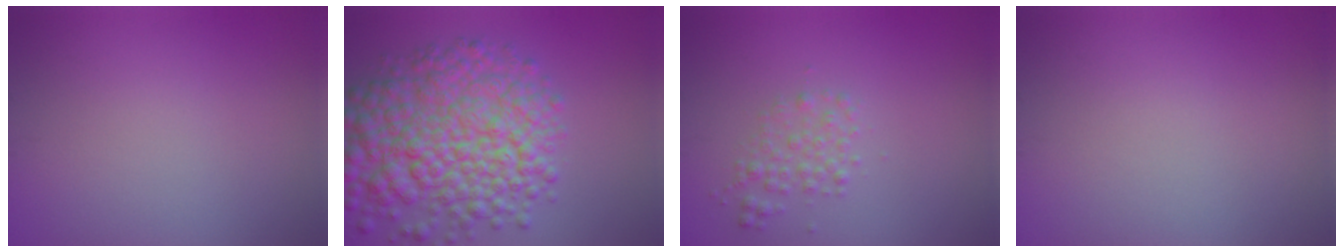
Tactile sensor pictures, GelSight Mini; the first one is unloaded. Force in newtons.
{"total": 9.9, "press": 9.9, "slide": 0.3}
{"total": 1.7, "press": 1.7, "slide": 0.1}
{"total": 0.0}